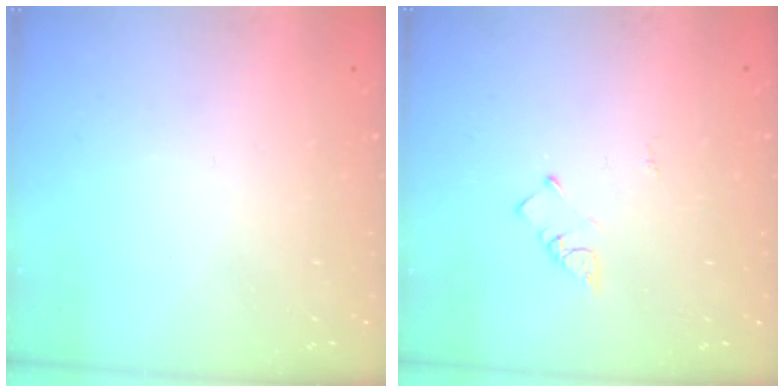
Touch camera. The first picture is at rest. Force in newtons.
{"total": 2.8, "press": 2.8, "slide": 0.5}